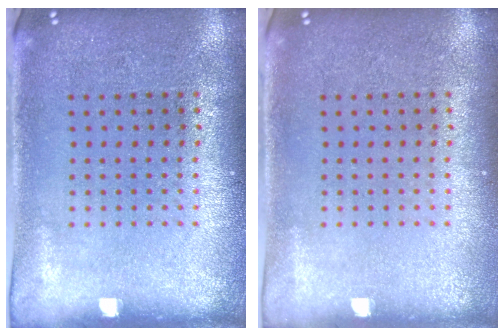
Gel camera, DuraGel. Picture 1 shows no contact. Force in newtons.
{"total": 0.0}